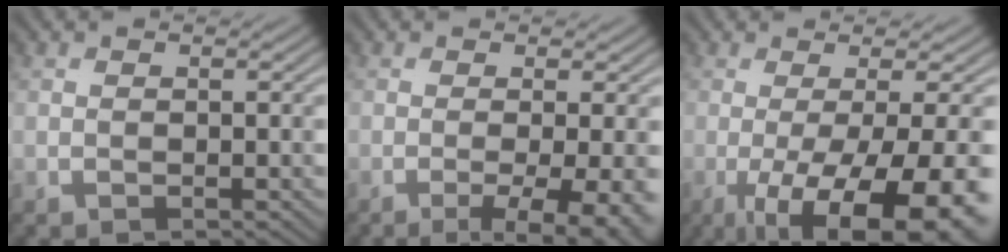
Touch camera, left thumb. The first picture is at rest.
{"total": 7.0, "force": [-2.1, 1.6, 6.4], "torque": [-0.089, -0.004, -0.026]}
{"total": 13.5, "force": [-4.2, 3.5, 12.4], "torque": [-0.166, -0.005, -0.052]}